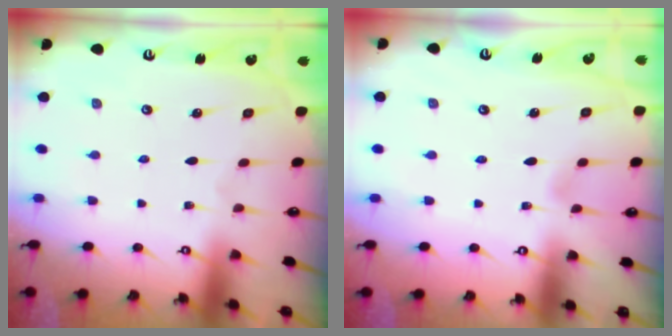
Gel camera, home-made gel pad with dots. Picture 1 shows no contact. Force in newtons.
{"total": 4.7, "press": 4.6, "slide": 0.4}